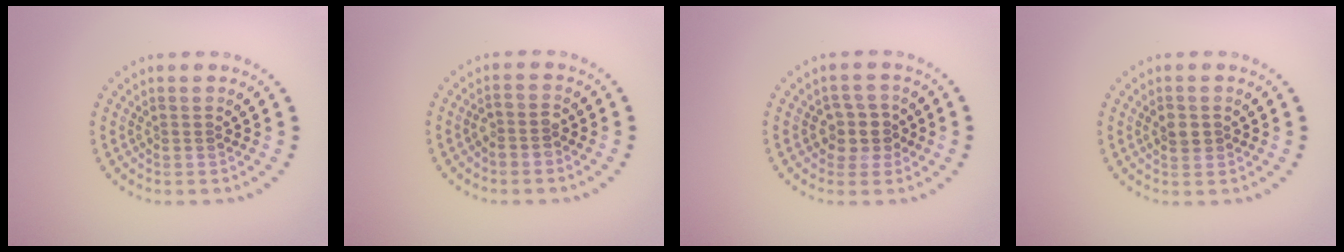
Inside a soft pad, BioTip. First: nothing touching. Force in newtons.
{"total": 1.6, "press": 1.4, "slide": 0.8}
{"total": 2.6, "press": 2.3, "slide": 1.2}
{"total": 1.5, "press": 1.5, "slide": 0.3}